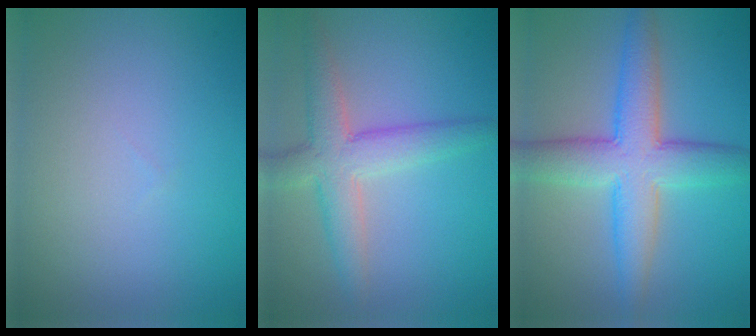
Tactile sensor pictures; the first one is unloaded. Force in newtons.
{"total": 4.8, "press": 4.8, "slide": 0.1}
{"total": 7.3, "press": 7.3, "slide": 0.2}